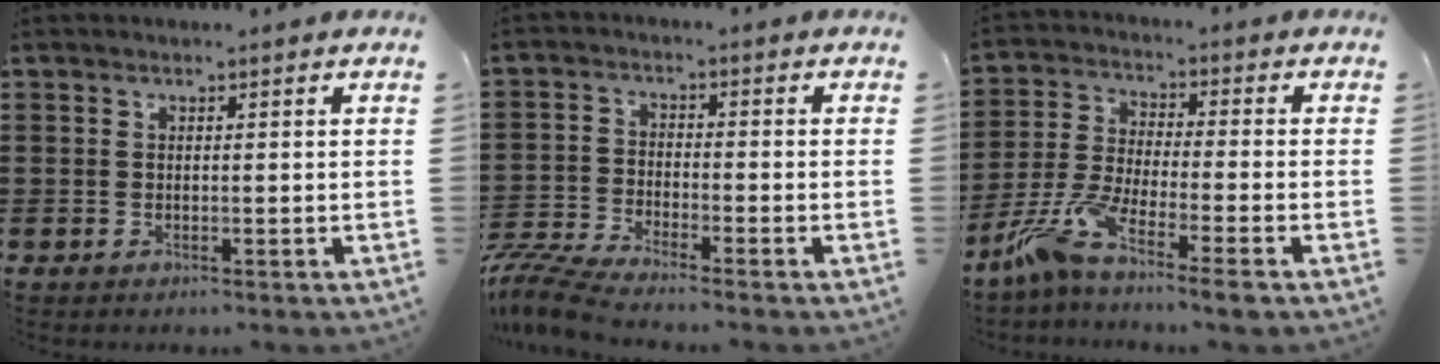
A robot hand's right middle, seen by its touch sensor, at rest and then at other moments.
{"total": 5.7, "force": [-5.2, 0.2, 2.2], "torque": [-0.070, -0.017, -0.109]}
{"total": 7.7, "force": [-6.0, 0.9, 4.8], "torque": [-0.120, -0.012, -0.120]}